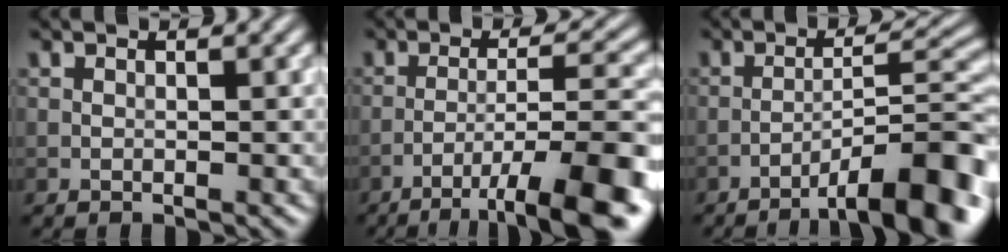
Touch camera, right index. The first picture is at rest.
{"total": 10.6, "force": [-6.4, 1.9, 8.2], "torque": [-0.126, 0.012, -0.096]}
{"total": 10.4, "force": [-6.6, 2.1, 7.8], "torque": [-0.109, 0.019, -0.098]}